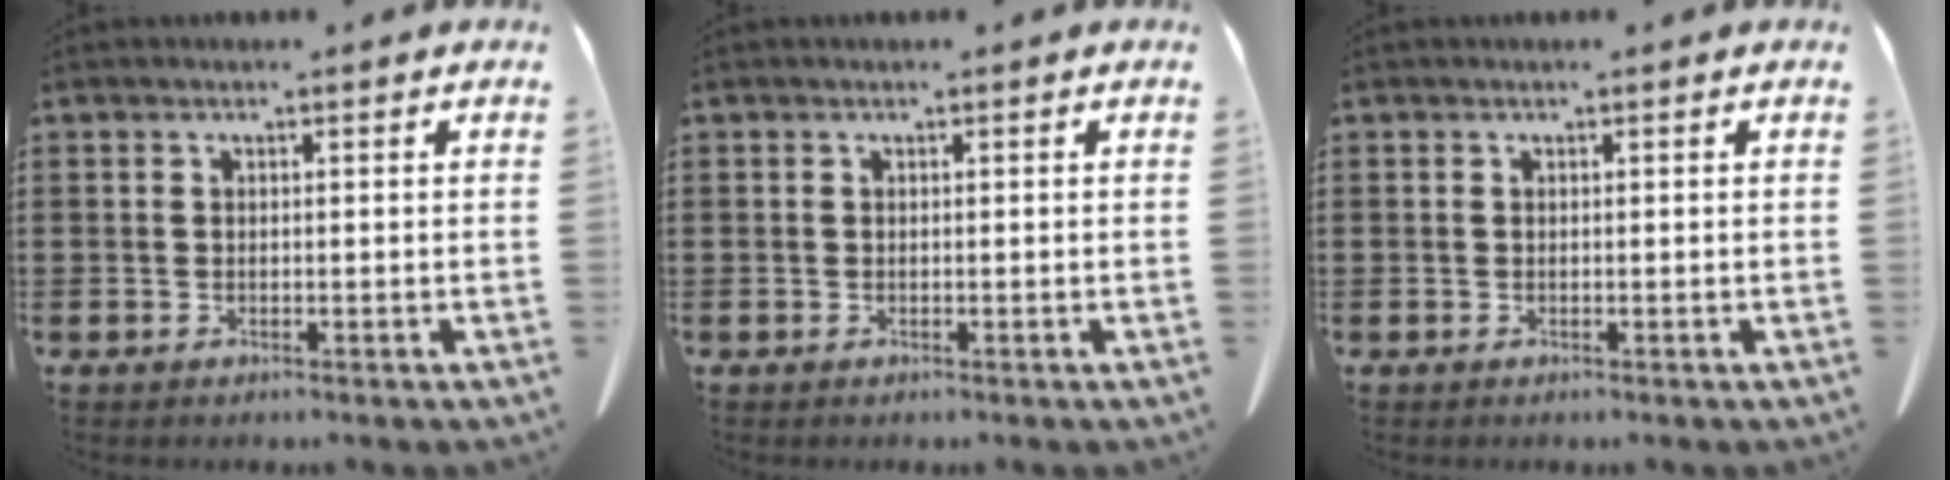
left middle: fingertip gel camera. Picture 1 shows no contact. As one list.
[{"total": 0.0}, {"total": 0.0}]